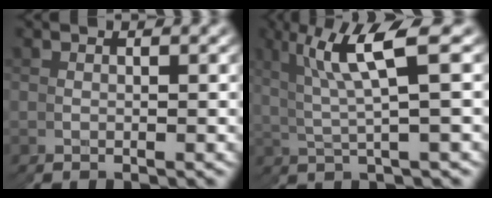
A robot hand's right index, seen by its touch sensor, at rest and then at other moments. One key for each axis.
{"total": 4.9, "fx": 2.4, "fy": 1.7, "fz": 3.9, "tx": -0.077, "ty": 0.004, "tz": 0.038}